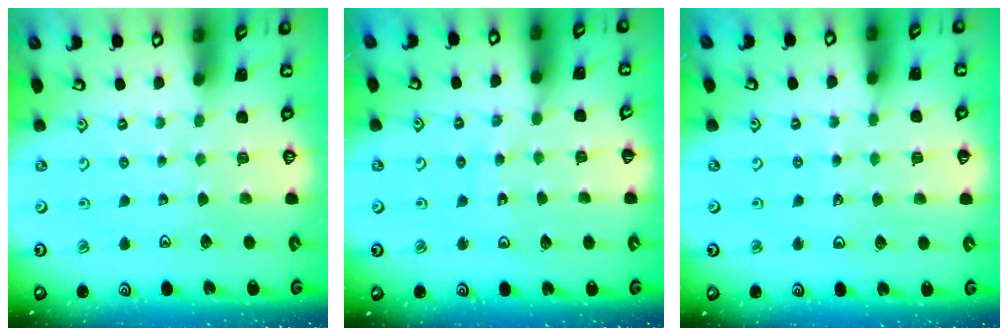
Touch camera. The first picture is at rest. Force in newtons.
{"total": 9.0, "press": 9.0, "slide": 1.0}
{"total": 4.2, "press": 4.0, "slide": 1.3}